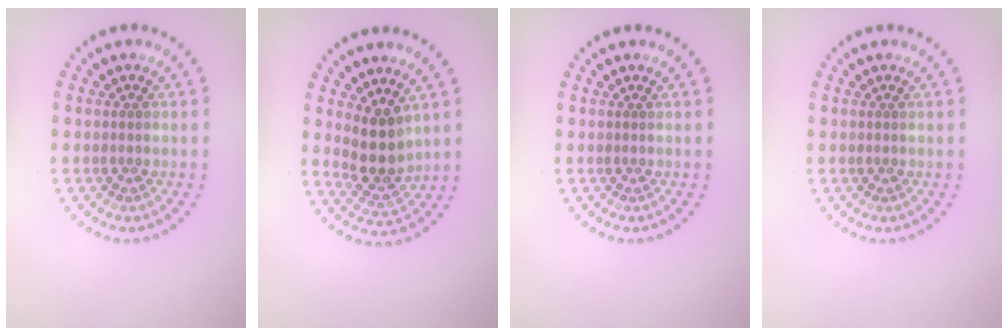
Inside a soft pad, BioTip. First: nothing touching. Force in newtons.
{"total": 3.5, "press": 2.9, "slide": 2.1}
{"total": 0.0}
{"total": 0.0}